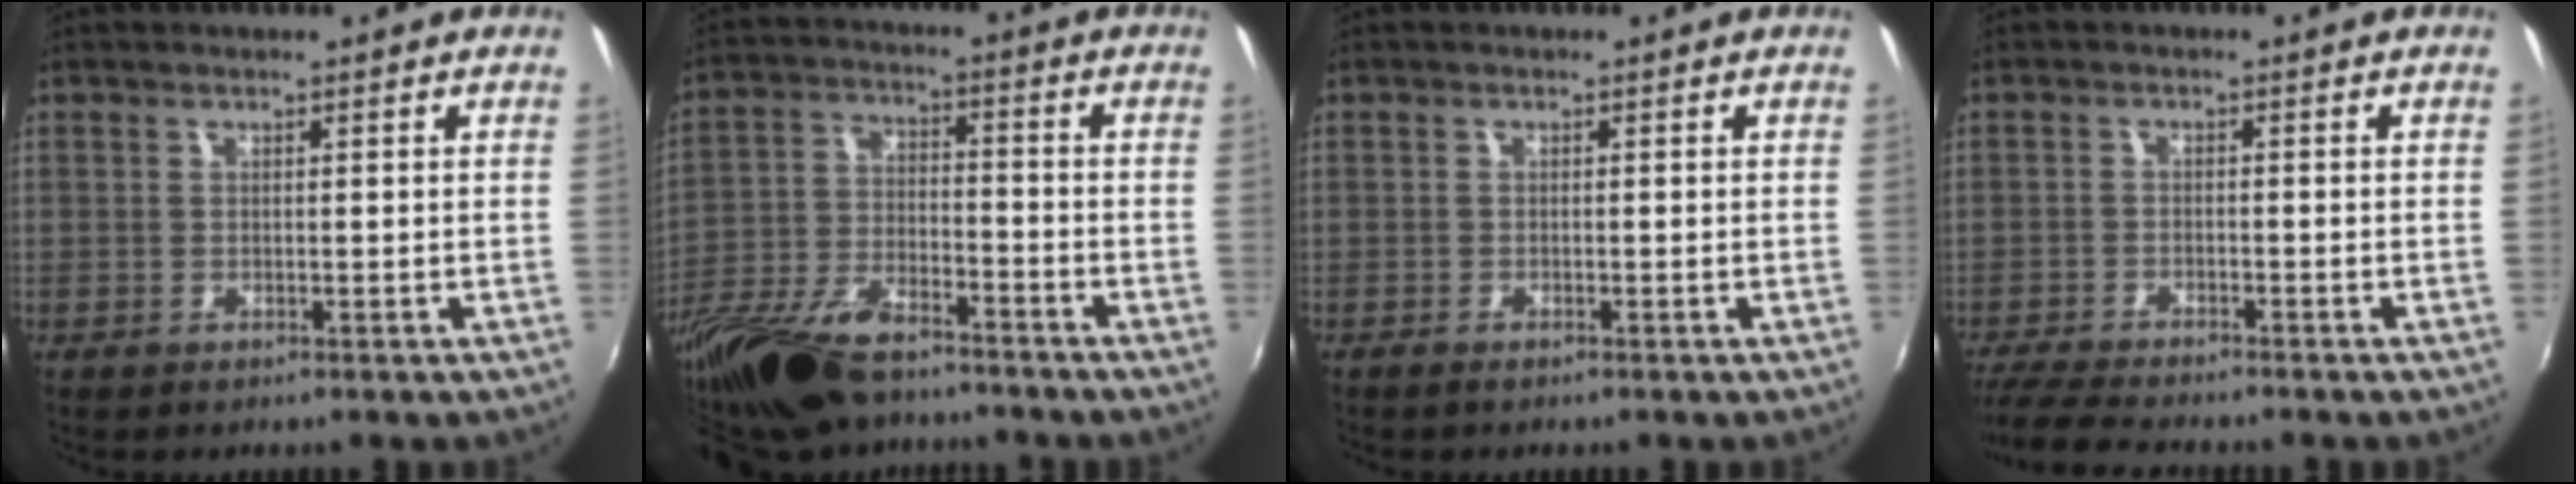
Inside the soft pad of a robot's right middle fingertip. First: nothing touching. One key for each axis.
{"total": 19.4, "fx": -15.1, "fy": 7.0, "fz": 10.1, "tx": -0.223, "ty": -0.034, "tz": -0.272}
{"total": 1.0, "fx": -0.9, "fy": 0.2, "fz": 0.5, "tx": -0.011, "ty": -0.004, "tz": -0.018}
{"total": 7.4, "fx": -6.8, "fy": 0.3, "fz": 2.9, "tx": -0.081, "ty": -0.023, "tz": -0.120}